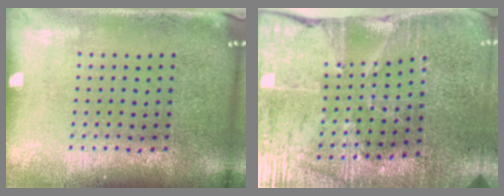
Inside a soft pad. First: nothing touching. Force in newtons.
{"total": 3.4, "press": 3.3, "slide": 0.4}